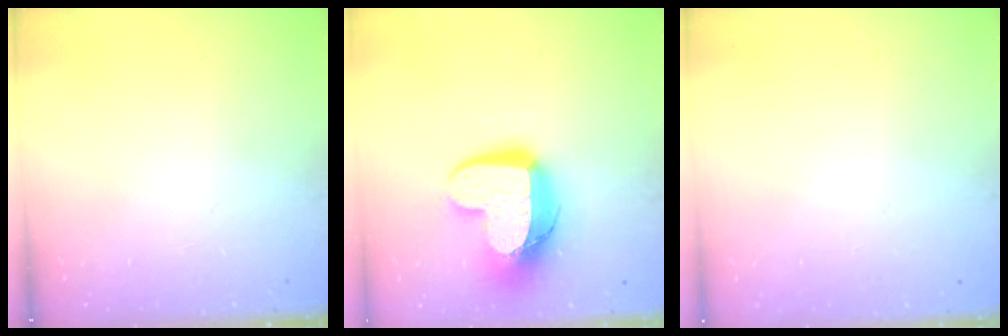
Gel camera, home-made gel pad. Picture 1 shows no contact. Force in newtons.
{"total": 15.1, "press": 15.0, "slide": 1.4}
{"total": 0.0}